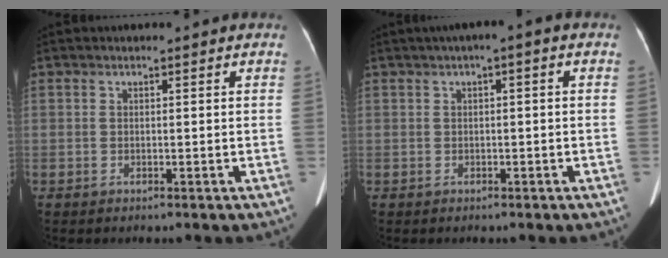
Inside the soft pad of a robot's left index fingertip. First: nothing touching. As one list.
[{"total": 2.2, "force": [0.4, 0.3, 2.2], "torque": [-0.027, 0.016, 0.003]}]